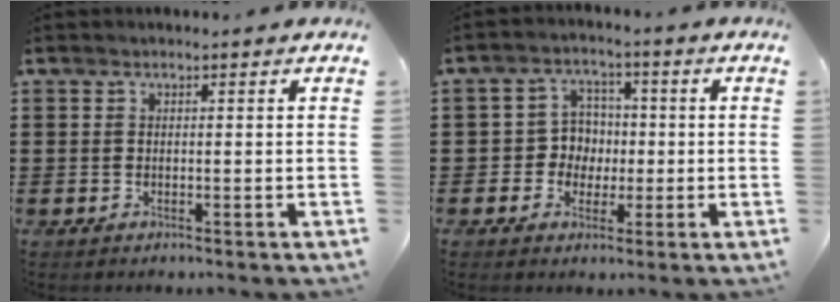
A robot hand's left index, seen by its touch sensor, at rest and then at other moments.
{"total": 5.2, "force": [-0.3, 4.9, 1.5], "torque": [-0.050, 0.015, -0.008]}